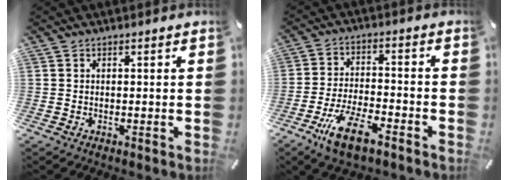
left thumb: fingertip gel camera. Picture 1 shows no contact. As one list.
[{"total": 11.2, "force": [-6.8, 4.1, 7.9], "torque": [-0.161, 0.024, -0.125]}]